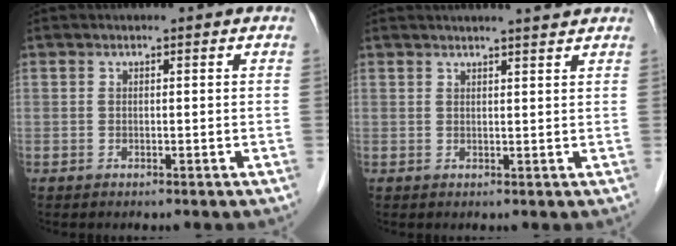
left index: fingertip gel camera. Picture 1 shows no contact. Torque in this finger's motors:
{"motor_torque": [-0.04, -0.94, 0.13, 0.01]}